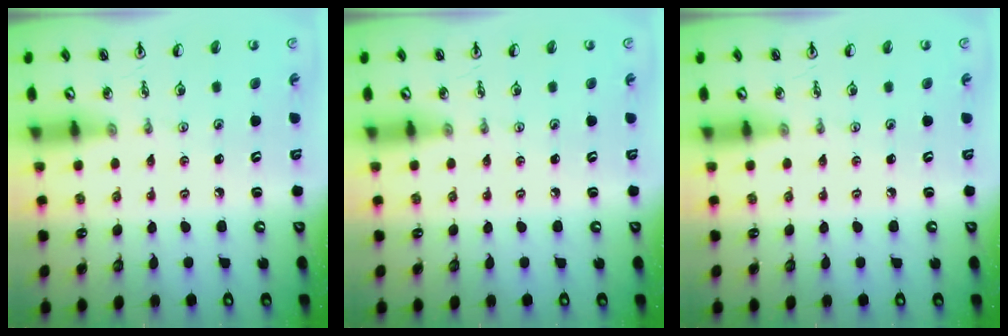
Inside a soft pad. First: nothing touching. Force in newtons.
{"total": 0.0}
{"total": 0.0}